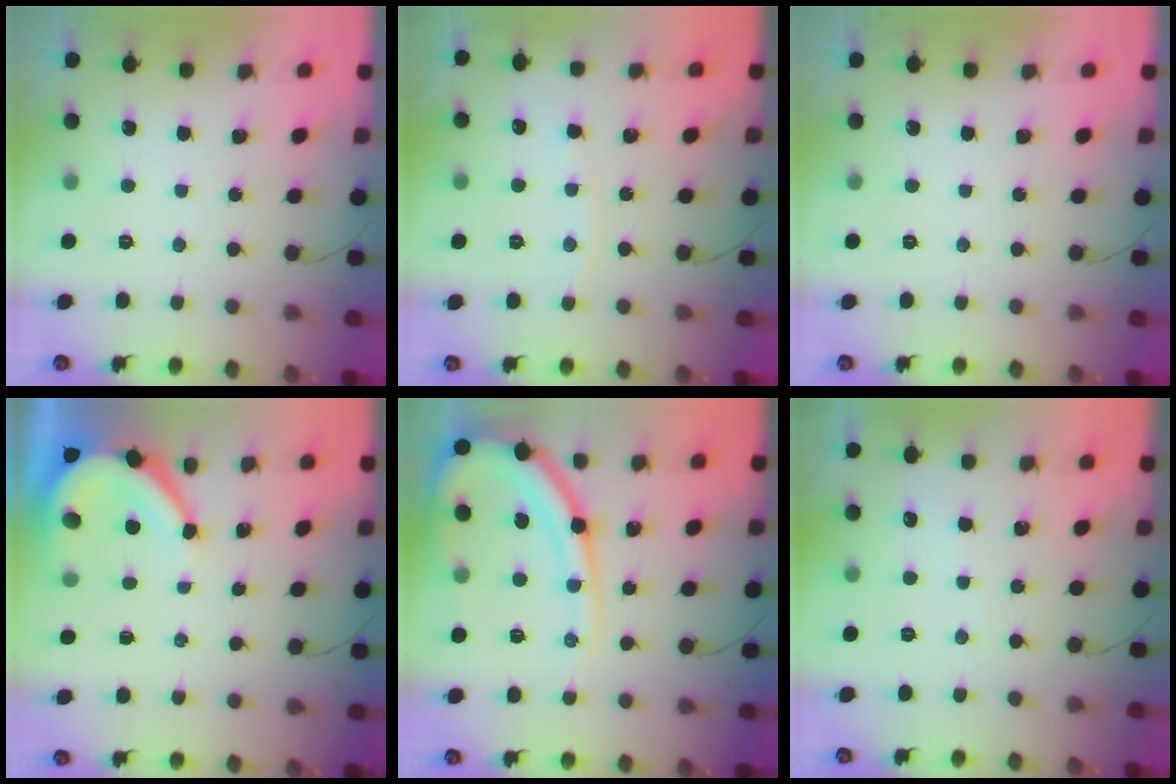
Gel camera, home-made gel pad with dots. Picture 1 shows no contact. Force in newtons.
{"total": 3.6, "press": 3.6, "slide": 0.6}
{"total": 0.0}
{"total": 7.3, "press": 7.3, "slide": 0.5}
{"total": 15.4, "press": 15.3, "slide": 1.7}
{"total": 1.8, "press": 1.7, "slide": 0.4}